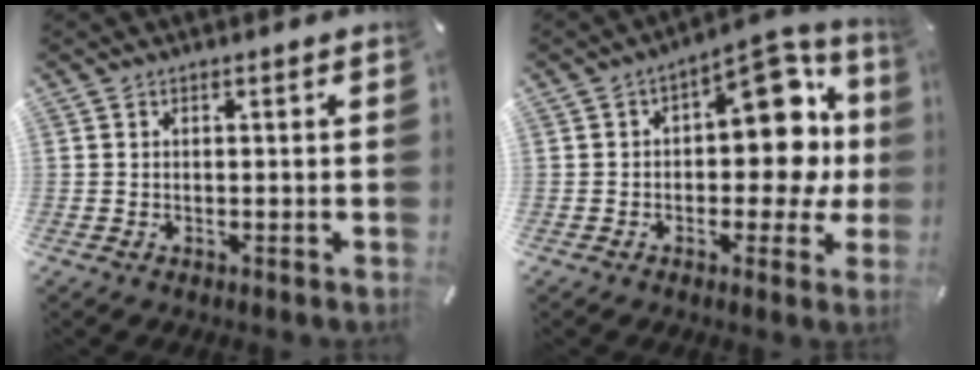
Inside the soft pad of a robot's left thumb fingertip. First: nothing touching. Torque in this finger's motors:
{"motor_torque": [1.85, 1.80, 0.67, 0.36, 0.34]}